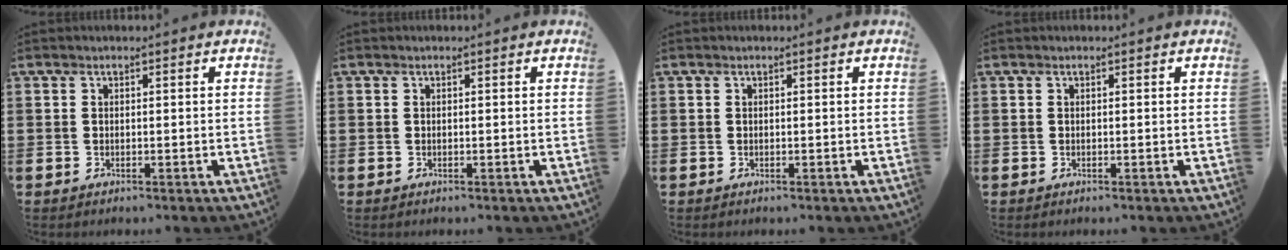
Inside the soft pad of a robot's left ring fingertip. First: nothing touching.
{"total": 0.0}
{"total": 0.0}
{"total": 0.0}